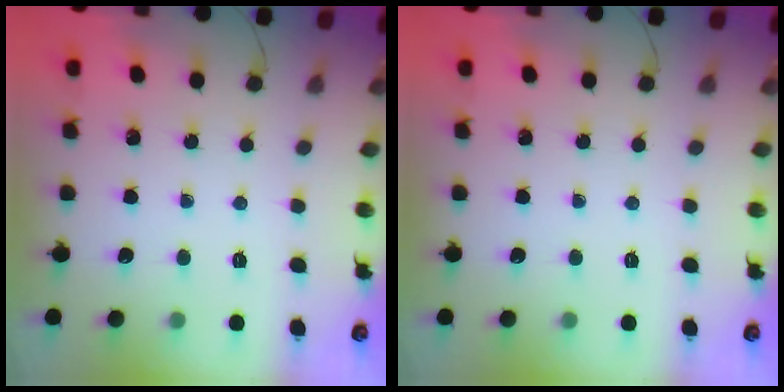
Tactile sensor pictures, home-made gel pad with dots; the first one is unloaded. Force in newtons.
{"total": 0.0}